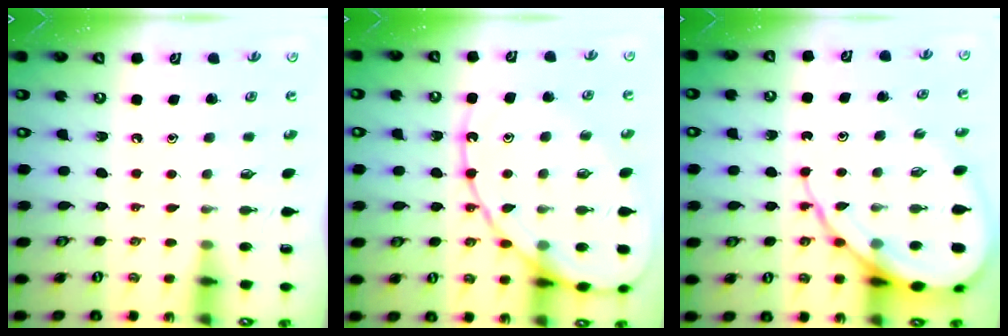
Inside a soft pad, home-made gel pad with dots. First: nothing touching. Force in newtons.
{"total": 15.3, "press": 15.3, "slide": 1.5}
{"total": 14.9, "press": 14.9, "slide": 1.6}